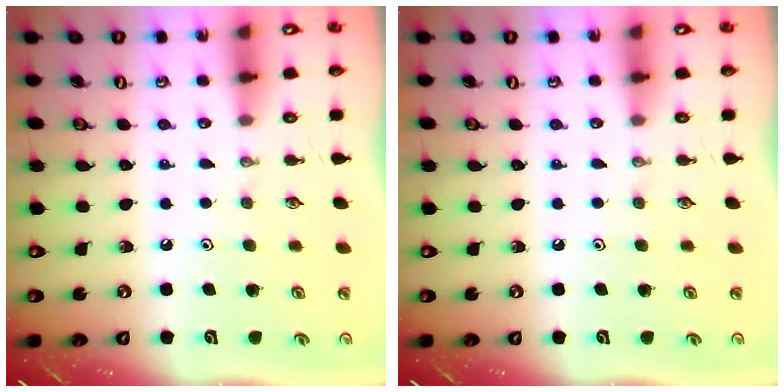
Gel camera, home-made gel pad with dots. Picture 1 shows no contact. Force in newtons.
{"total": 0.0}